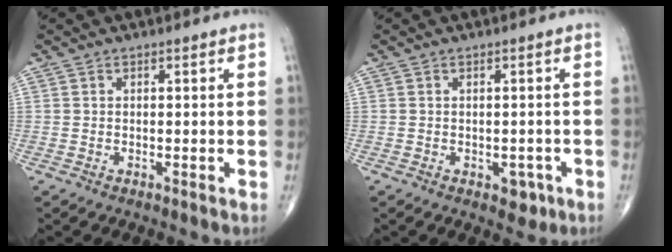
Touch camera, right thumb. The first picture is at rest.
{"total": 2.8, "force": [-1.2, 1.9, 1.6], "torque": [0.001, 0.004, -0.013]}